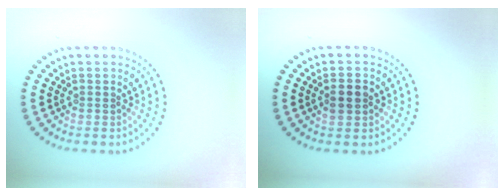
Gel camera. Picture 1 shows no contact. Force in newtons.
{"total": 2.3, "press": 2.3, "slide": 0.0}